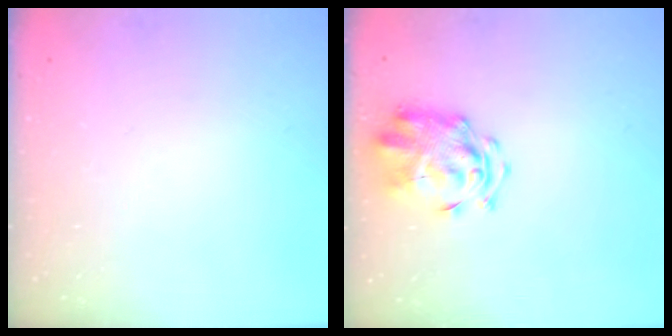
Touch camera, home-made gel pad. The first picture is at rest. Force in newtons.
{"total": 3.3, "press": 3.3, "slide": 0.6}